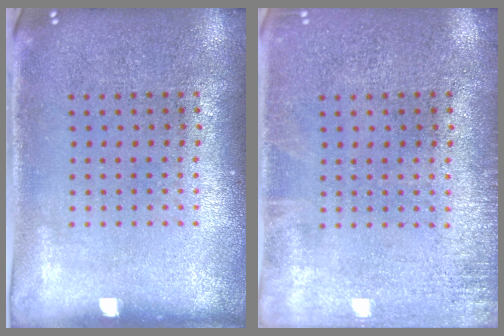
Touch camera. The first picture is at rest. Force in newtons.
{"total": 1.4, "press": 1.4, "slide": 0.2}